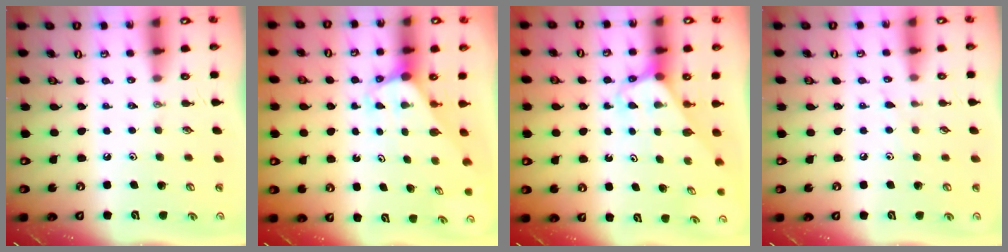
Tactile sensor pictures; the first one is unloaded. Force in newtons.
{"total": 2.9, "press": 2.9, "slide": 0.1}
{"total": 3.0, "press": 3.0, "slide": 0.2}
{"total": 4.1, "press": 4.0, "slide": 0.5}